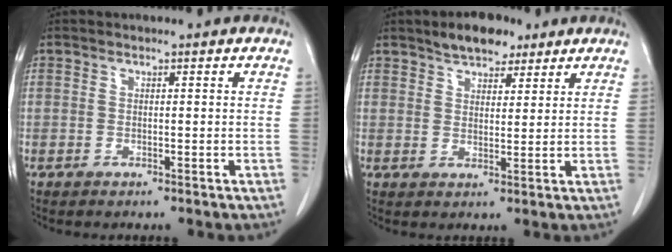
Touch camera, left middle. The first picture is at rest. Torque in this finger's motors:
{"motor_torque": [0.57, -0.58, 0.01, 0.02]}